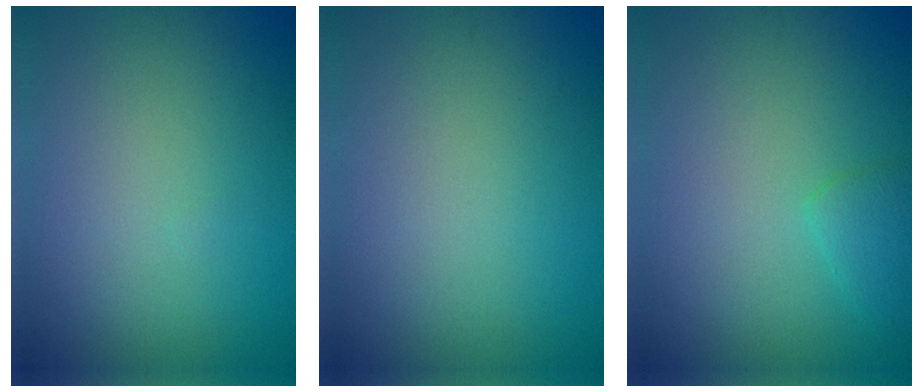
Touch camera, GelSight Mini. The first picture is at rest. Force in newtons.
{"total": 0.0}
{"total": 1.6, "press": 1.6, "slide": 0.1}